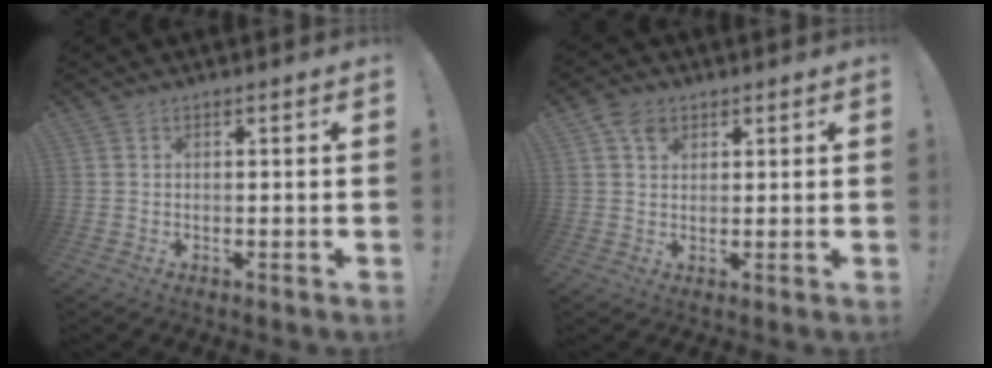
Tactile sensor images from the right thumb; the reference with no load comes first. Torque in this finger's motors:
{"motor_torque": [0.07, 0.09, 0.21, 0.36, 0.01]}